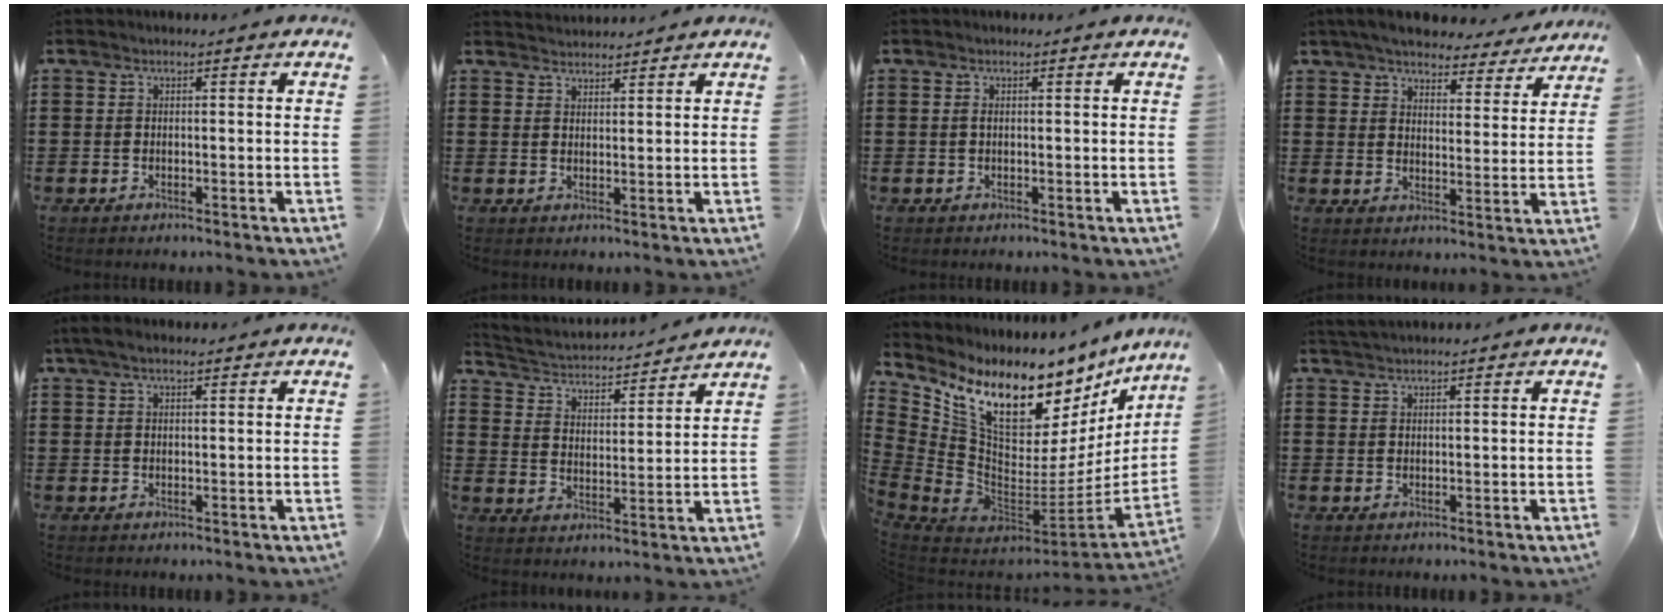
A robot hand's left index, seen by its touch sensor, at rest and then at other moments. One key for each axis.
{"total": 2.0, "fx": 2.0, "fy": 0.0, "fz": -0.3, "tx": 0.002, "ty": -0.002, "tz": 0.039}
{"total": 0.6, "fx": 0.2, "fy": 0.2, "fz": 0.5, "tx": -0.012, "ty": -0.001, "tz": 0.004}
{"total": 5.7, "fx": 5.5, "fy": 0.9, "fz": 1.3, "tx": -0.051, "ty": -0.027, "tz": 0.097}
{"total": 2.3, "fx": 1.5, "fy": 0.8, "fz": 1.6, "tx": -0.034, "ty": 0.004, "tz": 0.028}
{"total": 2.8, "fx": 2.8, "fy": 0.3, "fz": 0.2, "tx": -0.025, "ty": -0.029, "tz": 0.039}
{"total": 13.0, "fx": 8.5, "fy": 5.8, "fz": 8.0, "tx": -0.163, "ty": -0.075, "tz": 0.144}
{"total": 1.6, "fx": 1.6, "fy": 0.0, "fz": 0.3, "tx": -0.008, "ty": 0.001, "tz": 0.031}